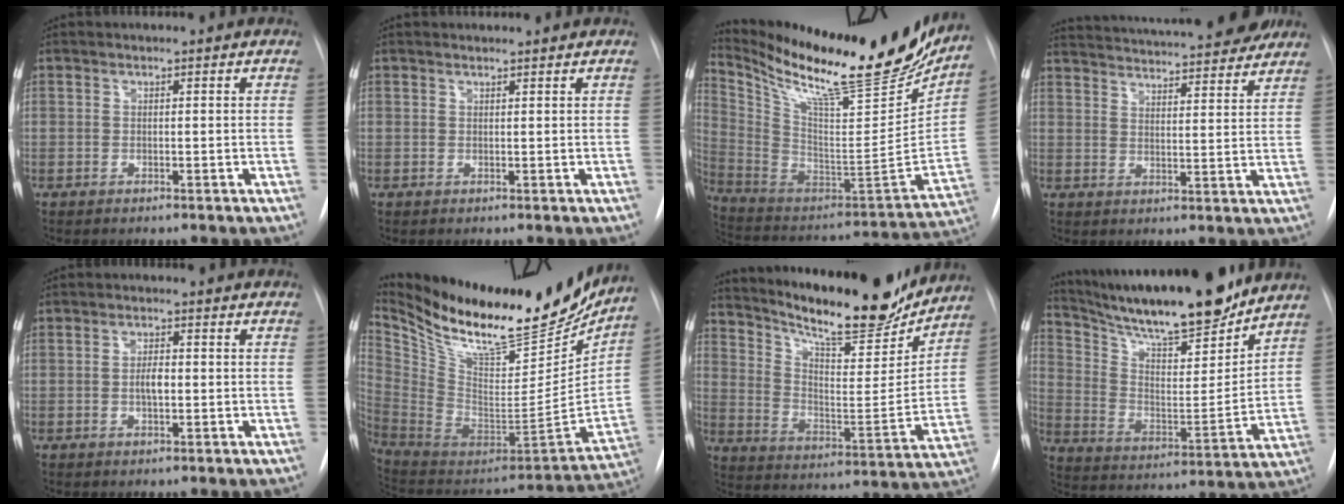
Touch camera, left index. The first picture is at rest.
{"total": 1.5, "force": [1.5, 0.0, 0.1], "torque": [-0.007, 0.008, 0.026]}
{"total": 30.0, "force": [24.8, 4.6, 16.3], "torque": [-0.285, -0.066, 0.373]}
{"total": 24.8, "force": [22.8, 3.1, 9.3], "torque": [-0.158, -0.012, 0.299]}
{"total": 2.5, "force": [-0.2, 0.9, 2.3], "torque": [-0.043, 0.002, -0.002]}
{"total": 30.4, "force": [25.4, 7.2, 15.1], "torque": [-0.267, -0.052, 0.390]}
{"total": 21.5, "force": [19.0, 3.8, 9.4], "torque": [-0.158, -0.035, 0.283]}
{"total": 22.1, "force": [19.2, 2.9, 10.6], "torque": [-0.188, -0.013, 0.309]}